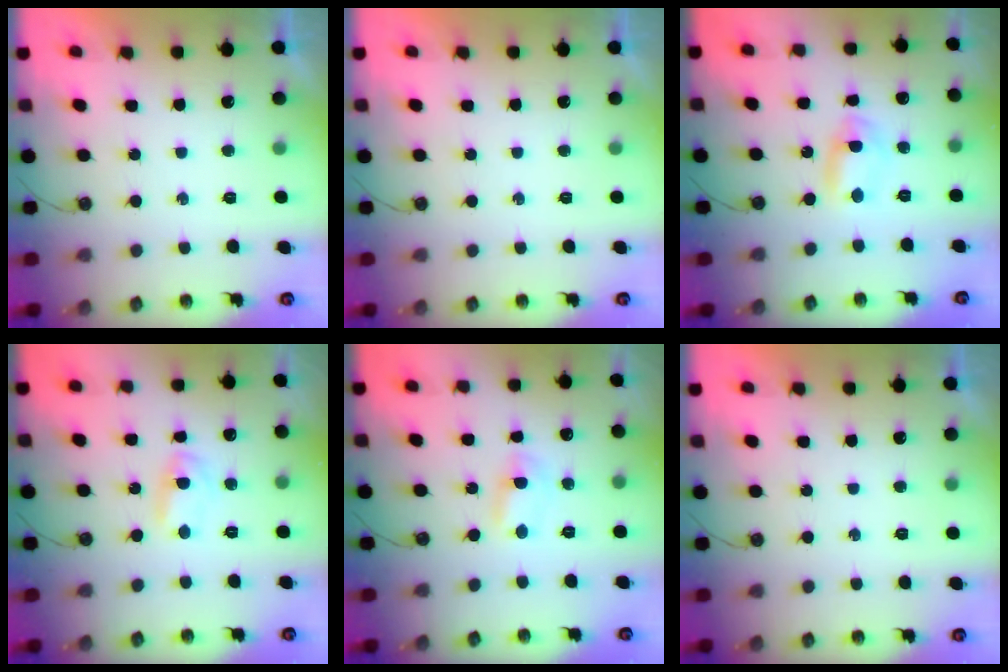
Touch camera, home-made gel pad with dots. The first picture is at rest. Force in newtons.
{"total": 0.0}
{"total": 2.7, "press": 2.5, "slide": 1.2}
{"total": 2.7, "press": 2.7, "slide": 0.2}
{"total": 1.5, "press": 1.5, "slide": 0.2}
{"total": 0.0}